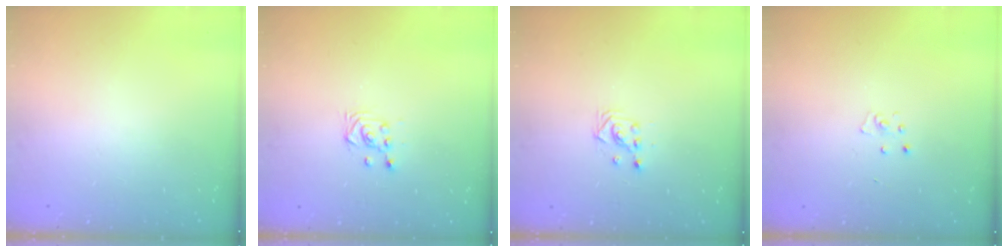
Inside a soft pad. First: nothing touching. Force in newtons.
{"total": 3.5, "press": 3.4, "slide": 0.8}
{"total": 2.9, "press": 2.9, "slide": 0.3}
{"total": 2.6, "press": 2.6, "slide": 0.2}